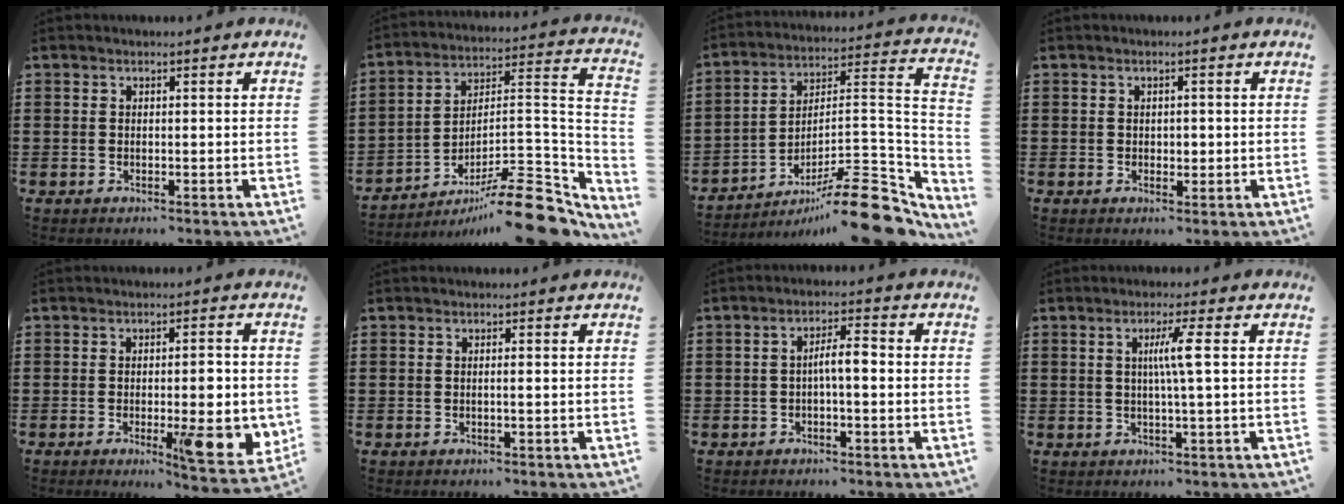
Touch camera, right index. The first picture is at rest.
{"total": 14.1, "force": [-9.5, 3.5, 9.8], "torque": [-0.128, 0.043, -0.166]}
{"total": 15.0, "force": [-10.0, 3.6, 10.6], "torque": [-0.132, 0.040, -0.172]}
{"total": 1.0, "force": [0.1, 0.8, 0.7], "torque": [-0.014, 0.004, 0.001]}
{"total": 8.4, "force": [-1.4, 2.2, 8.0], "torque": [-0.106, -0.009, -0.020]}
{"total": 0.6, "force": [-0.2, -0.2, 0.5], "torque": [-0.009, -0.002, -0.003]}
{"total": 3.6, "force": [-0.5, 0.7, 3.5], "torque": [-0.063, 0.007, -0.012]}
{"total": 4.2, "force": [0.5, -0.6, 4.1], "torque": [-0.078, -0.004, 0.002]}